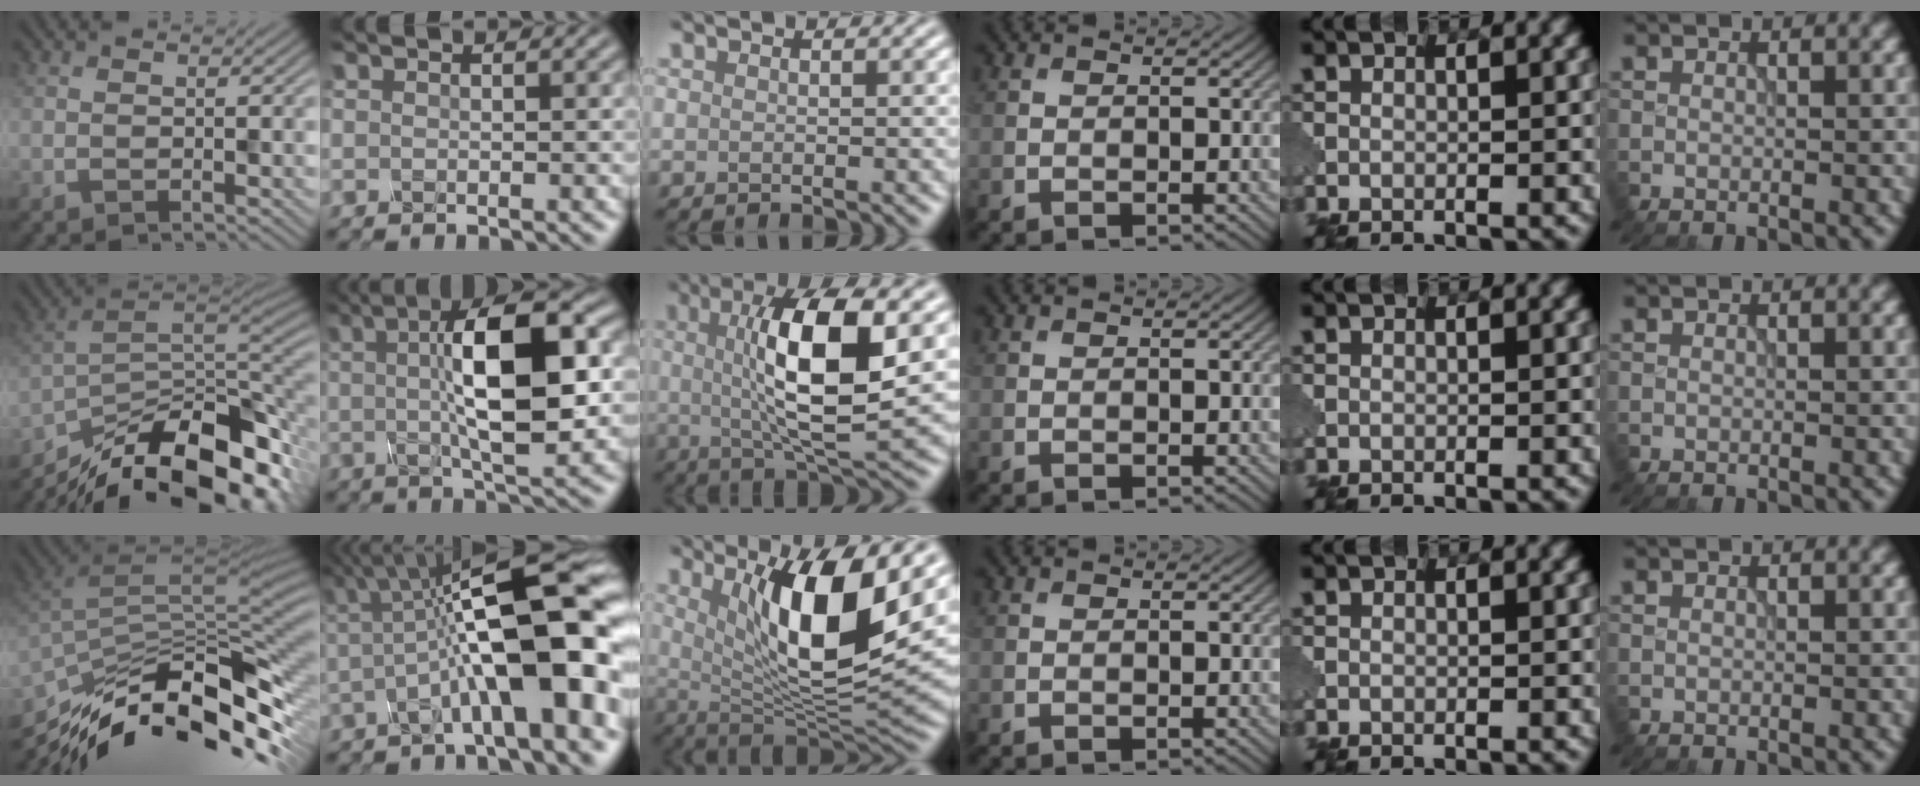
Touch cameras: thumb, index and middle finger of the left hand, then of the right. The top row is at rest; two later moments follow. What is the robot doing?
{"motion": "assemble", "object": "glue stick"}